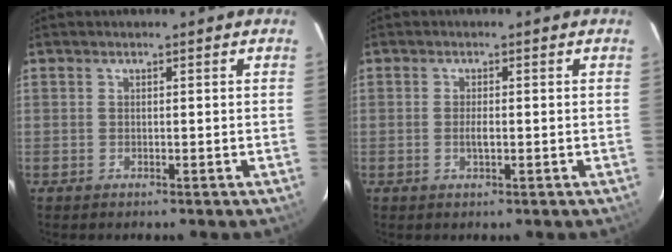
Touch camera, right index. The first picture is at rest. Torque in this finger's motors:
{"motor_torque": [0.70, 0.01, 0.31, 0.06]}